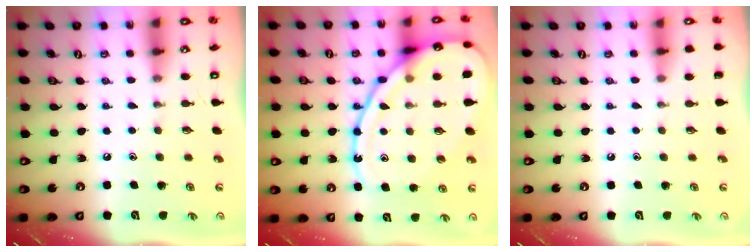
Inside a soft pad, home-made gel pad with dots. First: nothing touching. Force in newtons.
{"total": 18.1, "press": 18.0, "slide": 1.6}
{"total": 0.0}